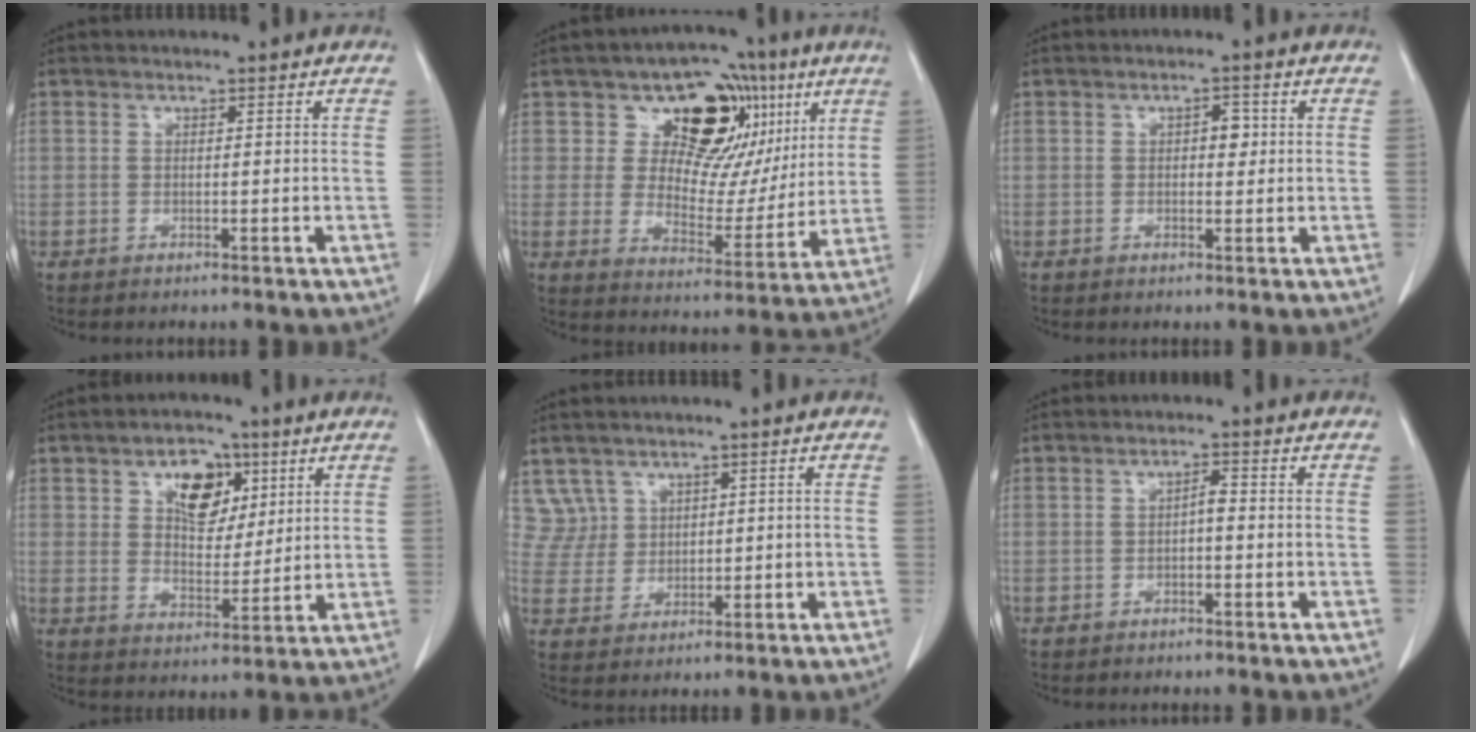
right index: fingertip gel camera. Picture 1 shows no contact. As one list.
[{"total": 14.6, "force": [6.8, 9.9, 8.4], "torque": [-0.092, 0.025, 0.109]}, {"total": 2.3, "force": [0.5, 1.3, 1.8], "torque": [-0.020, 0.008, 0.008]}, {"total": 8.6, "force": [3.9, 5.2, 5.6], "torque": [-0.090, 0.014, 0.070]}, {"total": 4.6, "force": [2.7, 3.7, -0.6], "torque": [0.023, 0.010, 0.060]}, {"total": 1.5, "force": [-0.2, 0.5, 1.4], "torque": [-0.019, 0.006, -0.003]}]